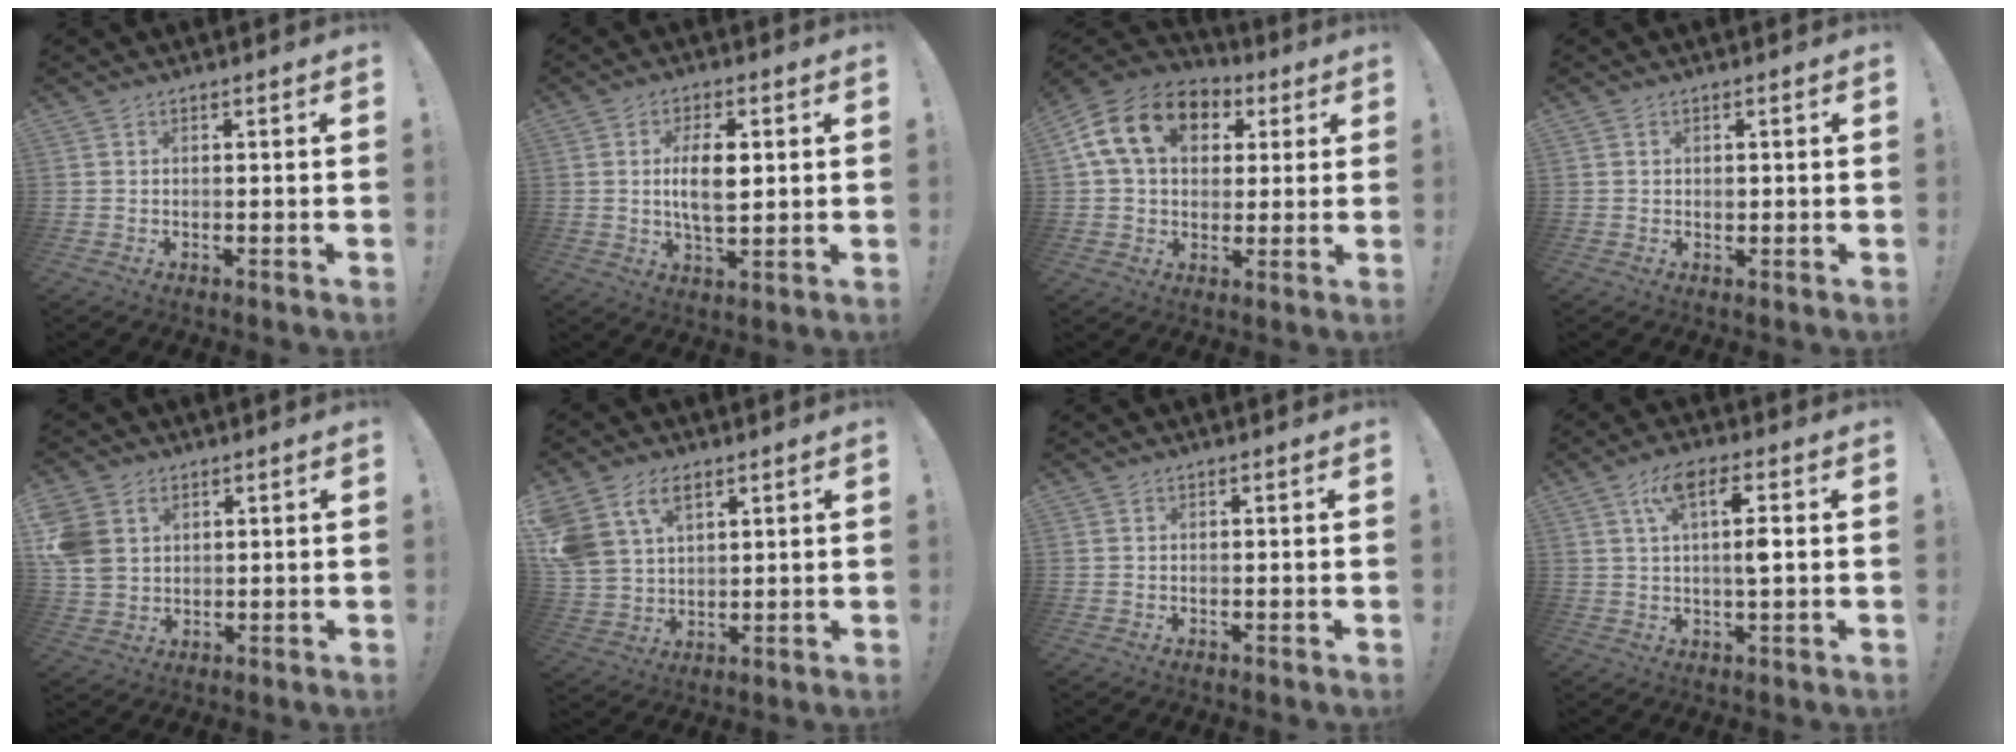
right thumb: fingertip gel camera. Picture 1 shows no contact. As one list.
[{"total": 9.3, "force": [1.3, 4.3, 8.1], "torque": [-0.147, -0.006, 0.015]}, {"total": 16.6, "force": [5.2, 11.9, 10.4], "torque": [-0.174, 0.004, 0.099]}, {"total": 0.8, "force": [-0.1, 0.7, 0.2], "torque": [-0.002, 0.001, -0.002]}, {"total": 8.8, "force": [3.0, 7.1, 4.2], "torque": [-0.090, -0.010, 0.063]}, {"total": 11.6, "force": [6.5, 7.7, 5.8], "torque": [-0.118, -0.023, 0.132]}, {"total": 0.0}, {"total": 9.0, "force": [2.4, 2.4, 8.3], "torque": [-0.135, 0.003, 0.035]}]